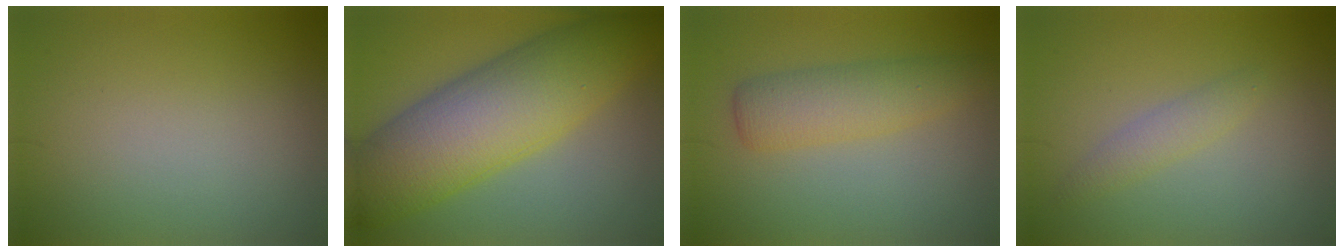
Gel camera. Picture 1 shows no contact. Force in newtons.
{"total": 11.3, "press": 11.2, "slide": 0.1}
{"total": 4.0, "press": 4.0, "slide": 0.1}
{"total": 1.7, "press": 1.7, "slide": 0.1}